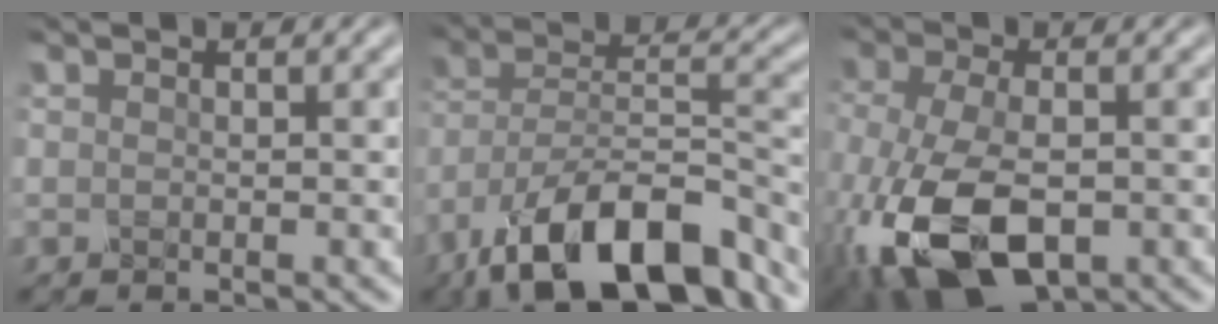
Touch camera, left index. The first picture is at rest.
{"total": 13.8, "force": [-9.7, 4.8, 8.6], "torque": [-0.141, 0.004, -0.182]}
{"total": 10.8, "force": [-4.7, 5.4, 8.1], "torque": [-0.195, -0.024, -0.087]}